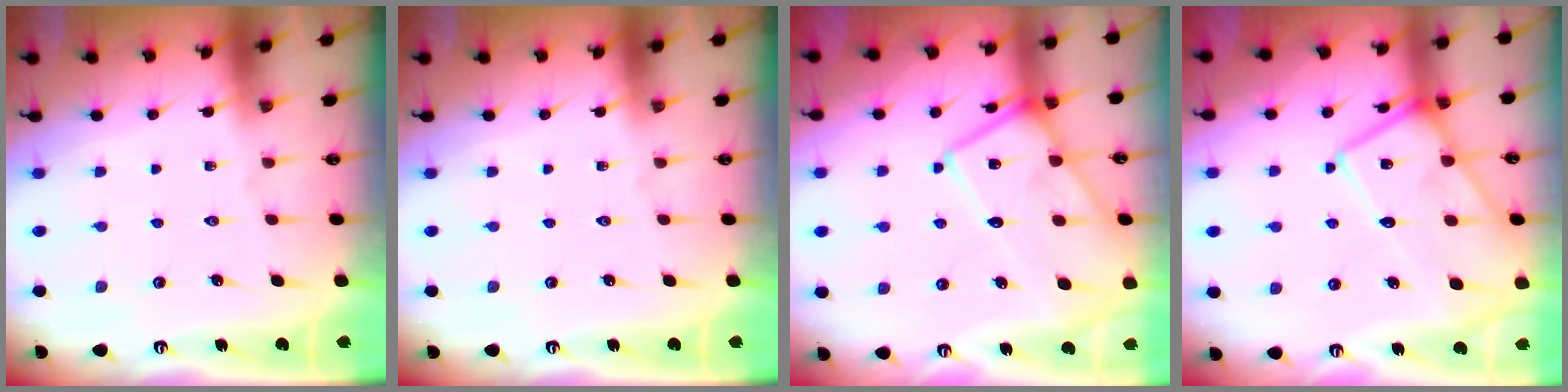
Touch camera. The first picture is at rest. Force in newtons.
{"total": 0.0}
{"total": 15.1, "press": 15.0, "slide": 1.4}
{"total": 15.1, "press": 15.0, "slide": 1.4}